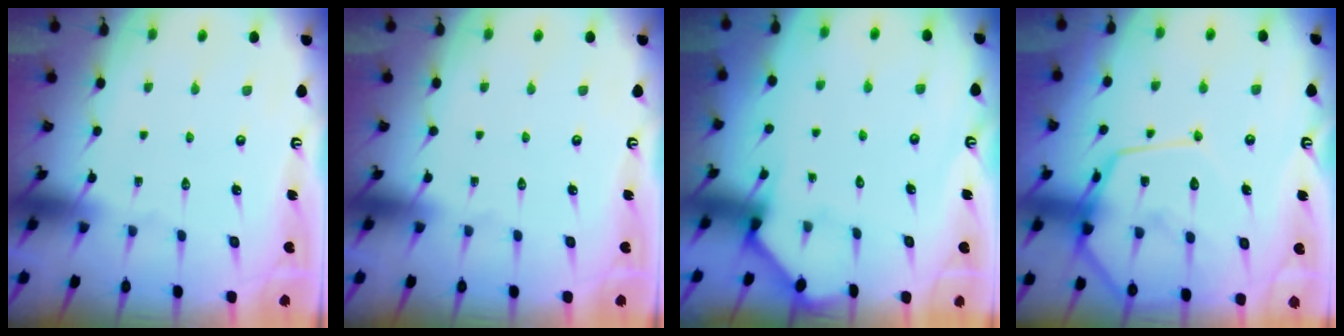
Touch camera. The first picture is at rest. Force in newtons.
{"total": 0.0}
{"total": 1.7, "press": 1.6, "slide": 0.2}
{"total": 15.3, "press": 15.2, "slide": 1.5}